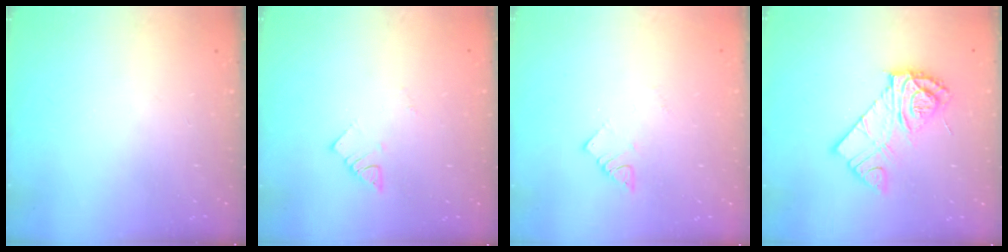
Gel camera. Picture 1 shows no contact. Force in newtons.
{"total": 2.4, "press": 2.4, "slide": 0.4}
{"total": 2.4, "press": 2.3, "slide": 0.5}
{"total": 12.4, "press": 12.4, "slide": 0.8}